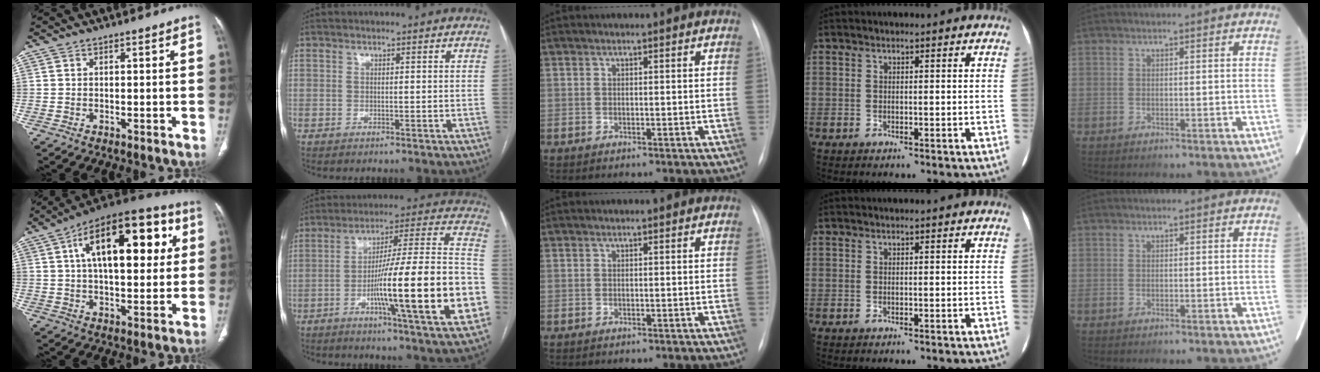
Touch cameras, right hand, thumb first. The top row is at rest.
{"thumb": {"total": 23.3, "force": [6.5, 11.0, 19.5], "torque": [-0.269, 0.017, 0.091]}, "index": {"total": 25.0, "force": [-7.1, 0.4, 24.0], "torque": [-0.308, -0.002, -0.116]}}